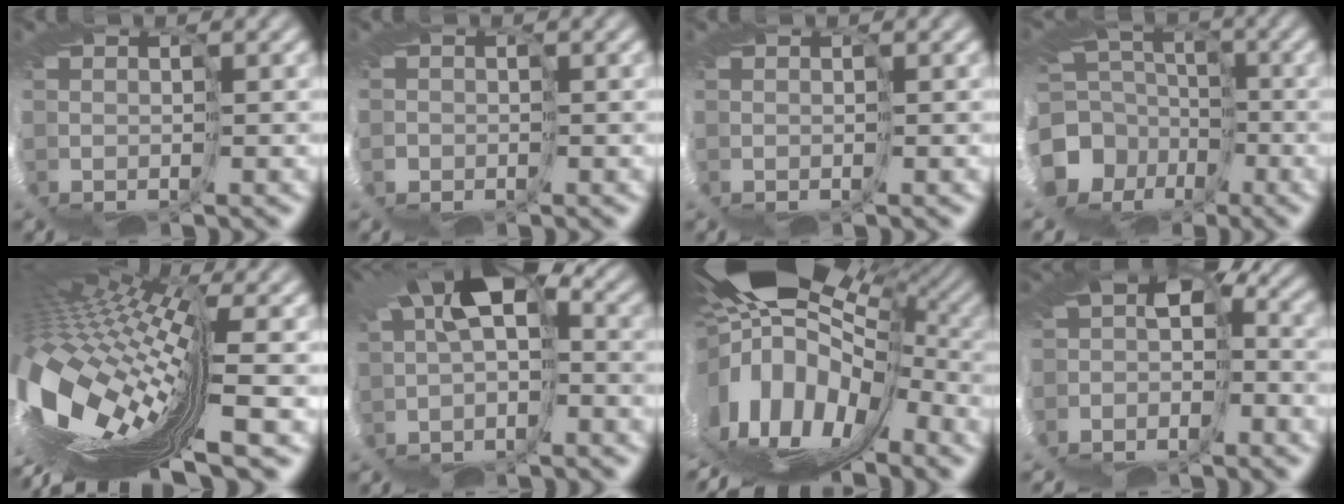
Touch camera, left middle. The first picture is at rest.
{"total": 1.4, "force": [-0.5, 0.9, -0.9], "torque": [0.021, -0.005, -0.006]}
{"total": 0.0}
{"total": 11.6, "force": [-5.1, 9.8, 3.8], "torque": [-0.117, -0.041, -0.088]}
{"total": 12.7, "force": [-2.6, 3.3, 11.9], "torque": [-0.242, -0.031, -0.041]}
{"total": 6.2, "force": [-0.3, 2.5, 5.6], "torque": [-0.080, -0.007, 0.000]}
{"total": 13.8, "force": [0.0, 8.5, 10.9], "torque": [-0.153, -0.003, 0.003]}
{"total": 4.7, "force": [-3.7, 2.1, 2.0], "torque": [-0.041, -0.023, -0.032]}